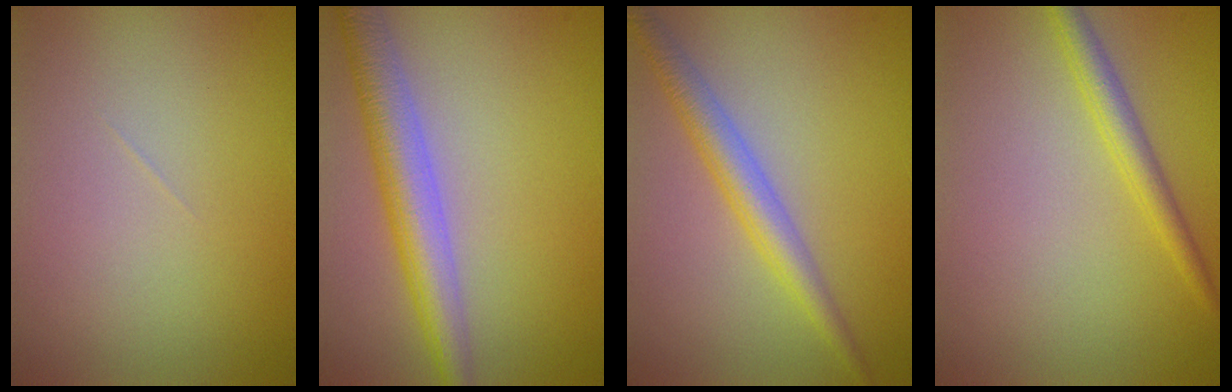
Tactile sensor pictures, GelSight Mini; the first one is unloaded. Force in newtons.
{"total": 5.1, "press": 5.1, "slide": 0.2}
{"total": 3.4, "press": 3.4, "slide": 0.1}
{"total": 2.3, "press": 2.3, "slide": 0.1}